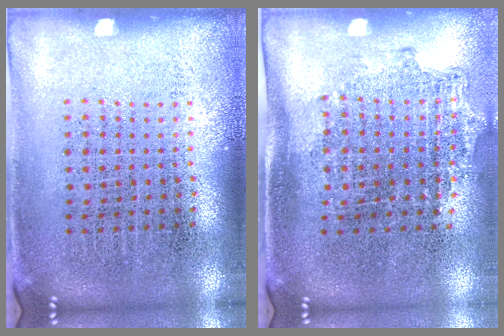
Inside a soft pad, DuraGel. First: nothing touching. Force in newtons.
{"total": 1.4, "press": 1.1, "slide": 0.9}